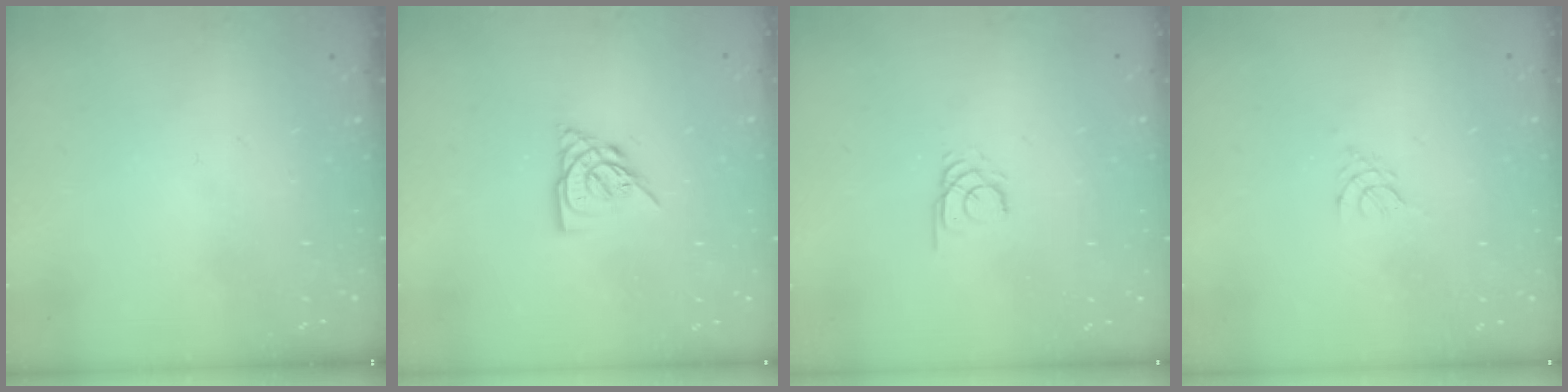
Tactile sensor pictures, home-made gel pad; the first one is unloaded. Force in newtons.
{"total": 6.1, "press": 6.1, "slide": 0.4}
{"total": 2.4, "press": 2.4, "slide": 0.1}
{"total": 2.8, "press": 2.7, "slide": 0.6}